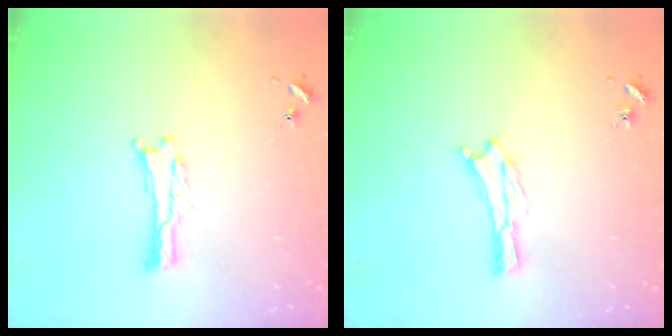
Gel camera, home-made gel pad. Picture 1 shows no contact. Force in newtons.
{"total": 0.0}